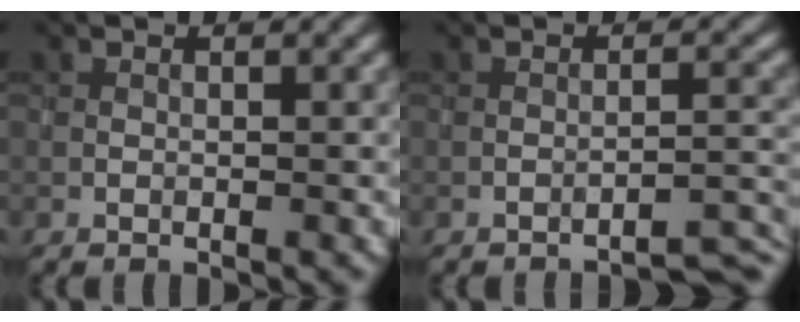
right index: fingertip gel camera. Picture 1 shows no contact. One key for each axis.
{"total": 3.1, "fx": -2.9, "fy": 0.1, "fz": 1.2, "tx": -0.009, "ty": 0.009, "tz": -0.043}